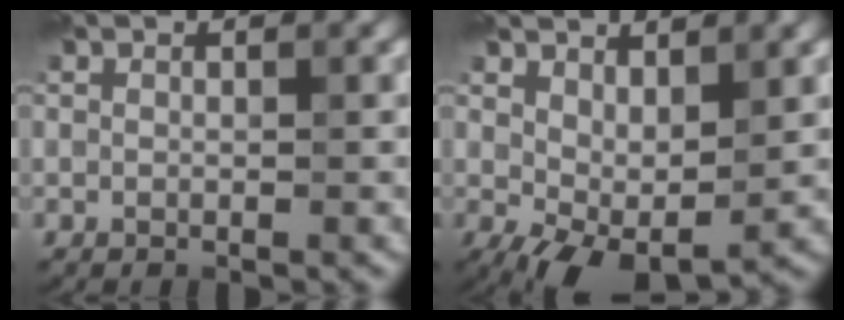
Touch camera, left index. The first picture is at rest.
{"total": 5.3, "force": [0.2, 2.6, 4.6], "torque": [-0.090, -0.003, 0.006]}